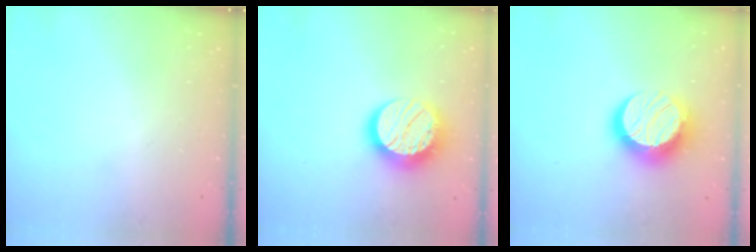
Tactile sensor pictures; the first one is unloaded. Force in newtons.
{"total": 16.3, "press": 16.2, "slide": 1.1}
{"total": 13.6, "press": 13.5, "slide": 0.5}